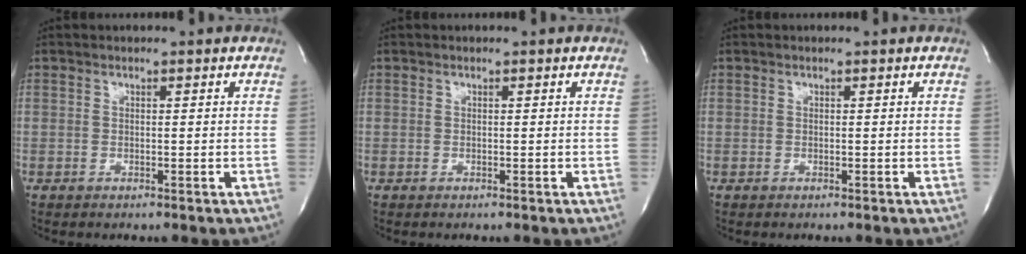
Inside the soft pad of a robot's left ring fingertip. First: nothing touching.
{"total": 0.0}
{"total": 0.0}